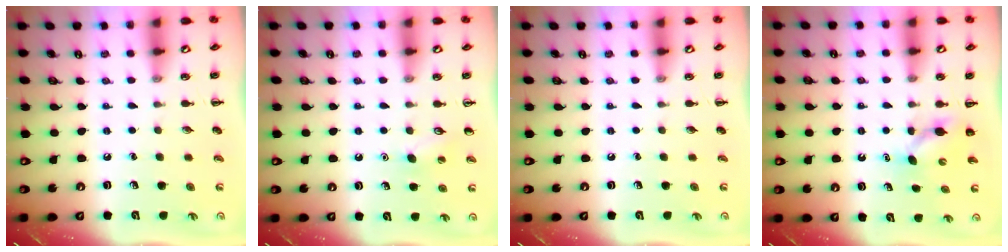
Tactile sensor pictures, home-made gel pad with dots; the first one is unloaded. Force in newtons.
{"total": 5.8, "press": 5.6, "slide": 1.6}
{"total": 0.0}
{"total": 4.0, "press": 3.9, "slide": 1.1}